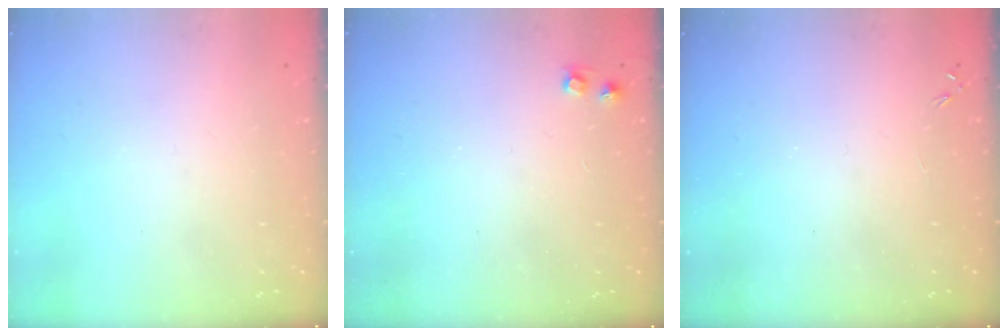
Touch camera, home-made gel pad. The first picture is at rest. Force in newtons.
{"total": 3.6, "press": 3.6, "slide": 0.6}
{"total": 0.0}